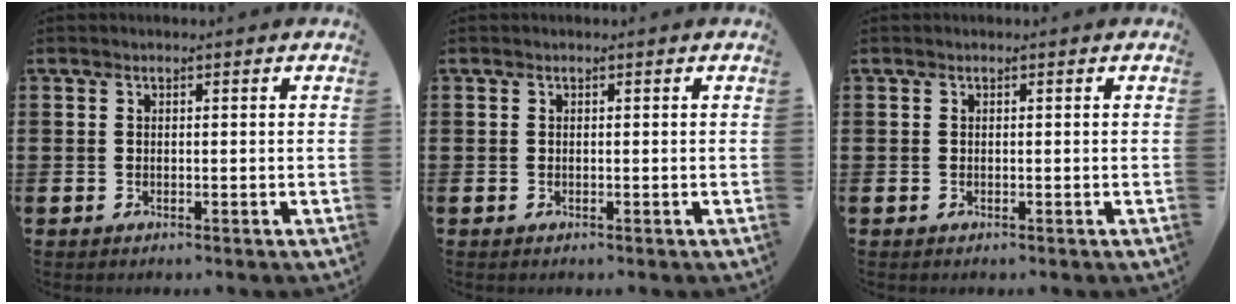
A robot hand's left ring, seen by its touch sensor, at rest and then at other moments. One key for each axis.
{"total": 0.0}
{"total": 0.0}